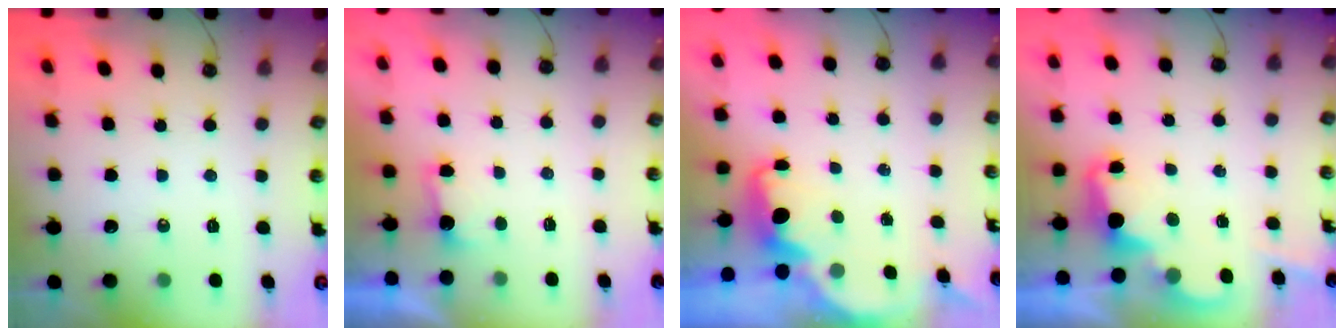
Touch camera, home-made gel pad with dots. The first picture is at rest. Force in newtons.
{"total": 1.6, "press": 1.4, "slide": 0.7}
{"total": 2.4, "press": 2.3, "slide": 0.6}
{"total": 2.5, "press": 2.4, "slide": 0.6}